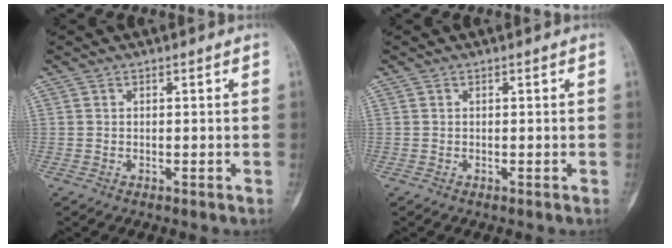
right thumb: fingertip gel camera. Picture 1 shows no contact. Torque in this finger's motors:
{"motor_torque": [-0.09, 0.26, 0.06, 0.06, 0.01]}